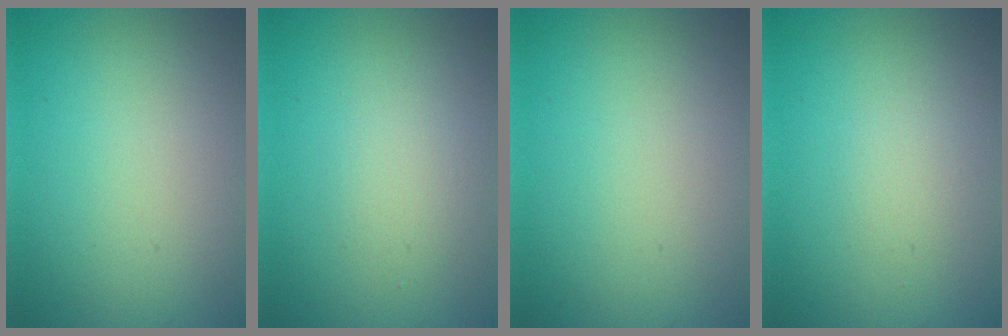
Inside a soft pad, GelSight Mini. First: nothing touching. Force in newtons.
{"total": 1.7, "press": 1.7, "slide": 0.2}
{"total": 0.0}
{"total": 1.2, "press": 1.2, "slide": 0.1}